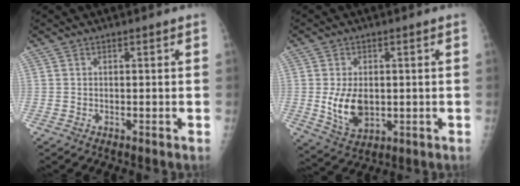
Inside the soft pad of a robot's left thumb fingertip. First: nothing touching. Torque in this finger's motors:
{"motor_torque": [-0.59, 0.90, 0.98, 0.07, 0.09]}